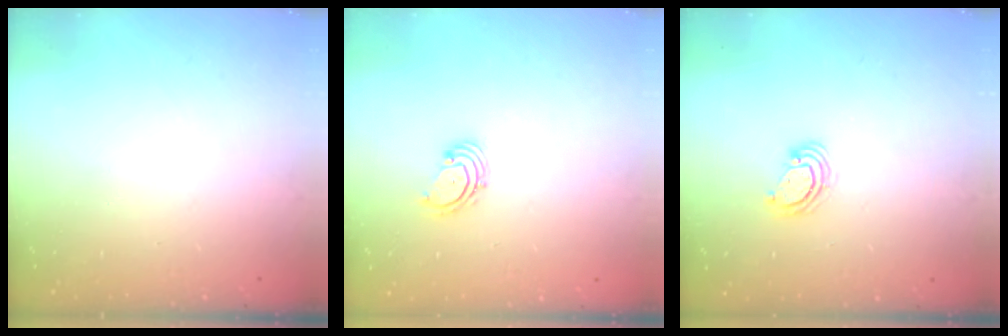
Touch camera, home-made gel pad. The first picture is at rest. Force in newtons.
{"total": 2.2, "press": 2.1, "slide": 0.7}
{"total": 4.0, "press": 4.0, "slide": 0.3}